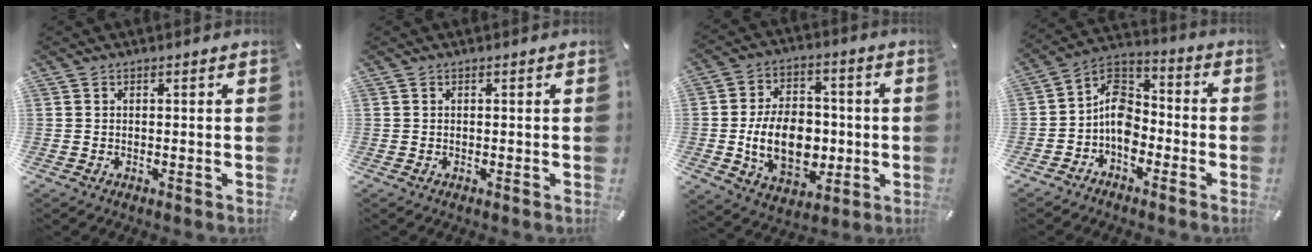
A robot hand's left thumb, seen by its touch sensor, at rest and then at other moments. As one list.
[{"total": 0.0}, {"total": 15.9, "force": [-2.3, 11.1, 11.1], "torque": [-0.201, 0.004, -0.038]}, {"total": 9.4, "force": [-4.0, 6.8, 5.1], "torque": [-0.107, 0.019, -0.075]}]